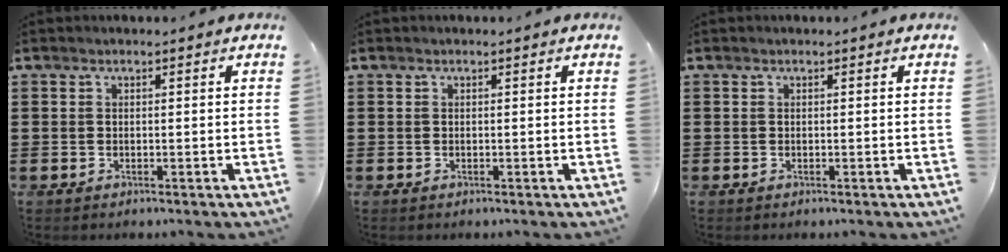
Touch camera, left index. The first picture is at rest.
{"total": 0.0}
{"total": 0.0}